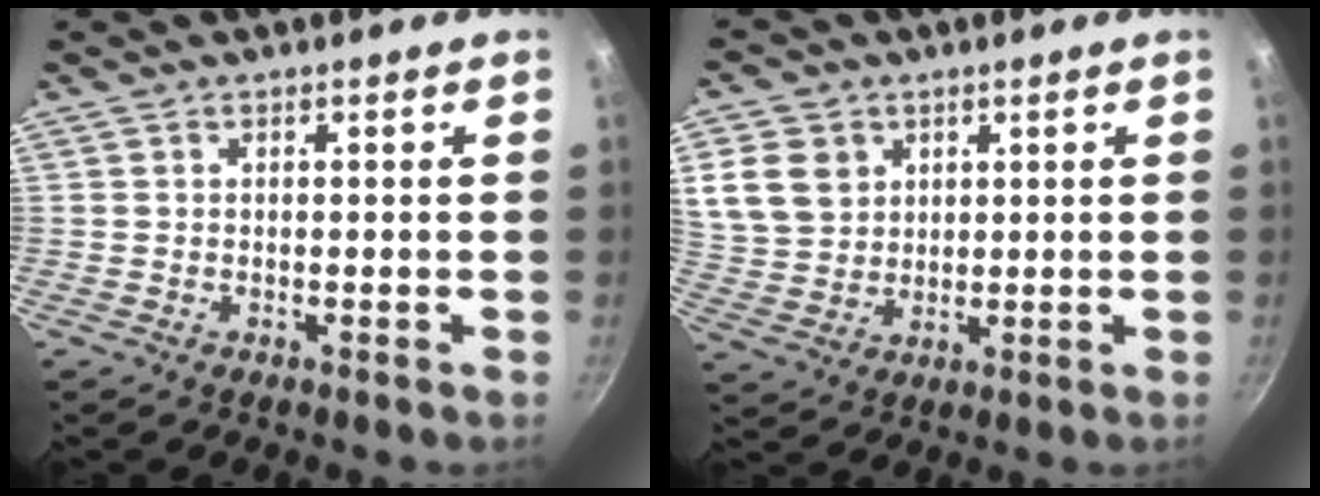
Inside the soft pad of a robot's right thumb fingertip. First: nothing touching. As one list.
[{"total": 9.5, "force": [3.1, 7.8, 4.4], "torque": [-0.058, -0.009, 0.069]}]